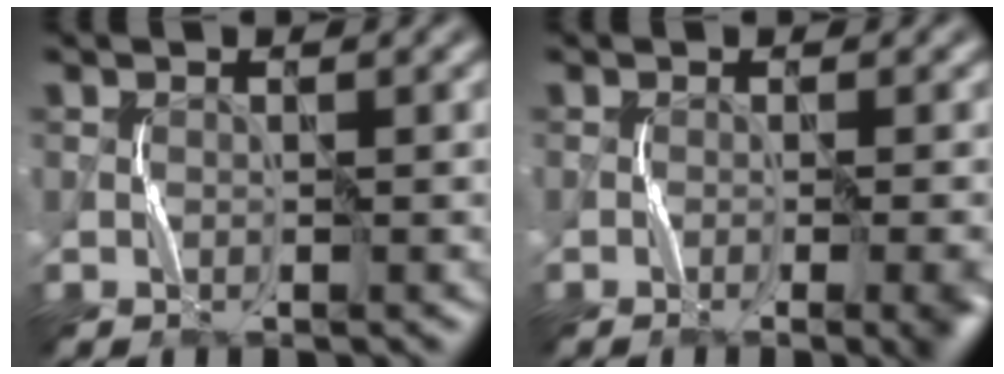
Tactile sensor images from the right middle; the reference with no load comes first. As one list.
[{"total": 4.0, "force": [-1.7, 1.0, 3.5], "torque": [-0.036, 0.002, -0.022]}]